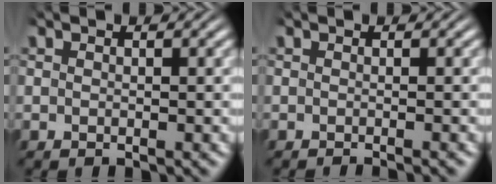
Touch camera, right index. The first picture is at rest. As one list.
[{"total": 0.7, "force": [-0.7, -0.3, 0.0], "torque": [0.003, 0.003, -0.012]}]